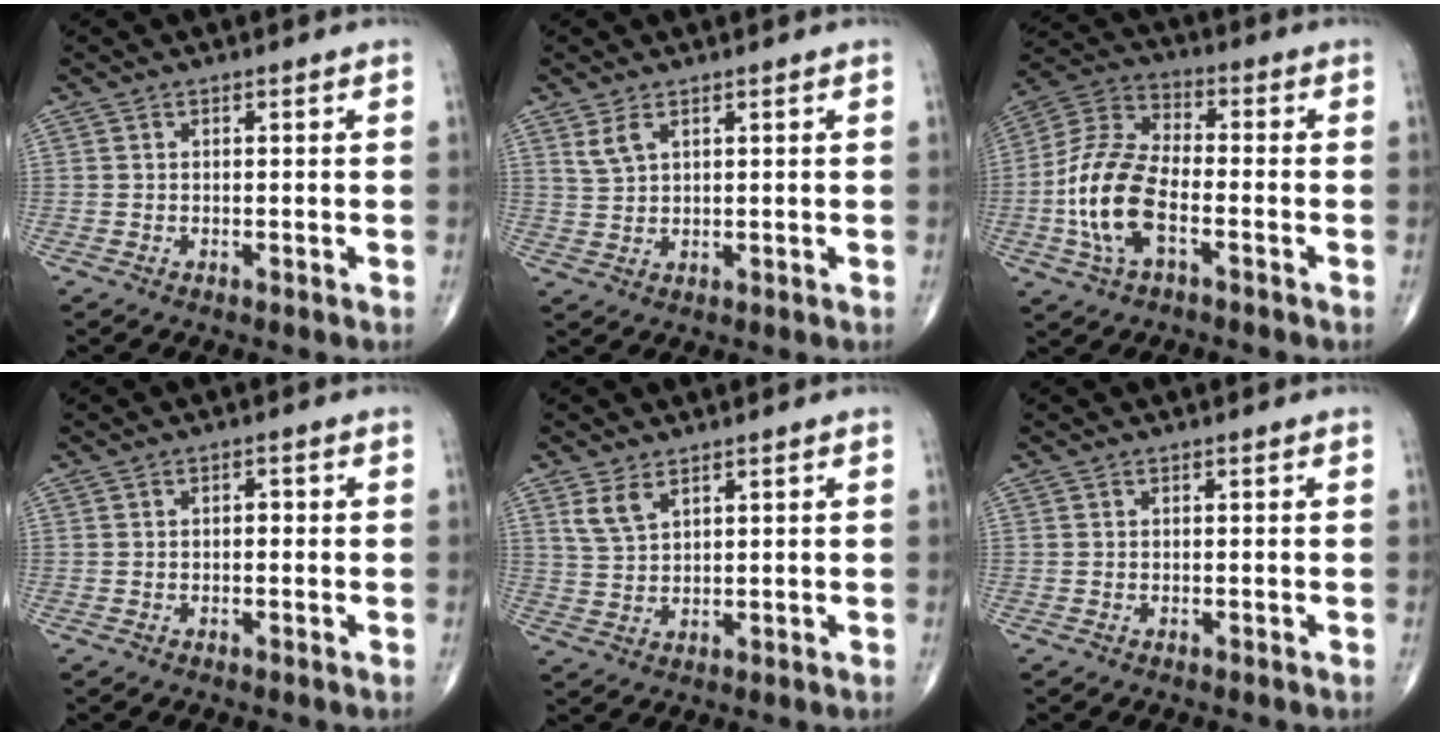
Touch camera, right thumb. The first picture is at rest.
{"total": 3.1, "force": [1.8, 1.4, 2.0], "torque": [-0.042, -0.003, 0.044]}
{"total": 14.3, "force": [-4.0, 7.1, 11.7], "torque": [-0.245, 0.028, -0.081]}
{"total": 1.1, "force": [0.0, 0.7, 0.9], "torque": [-0.008, 0.002, -0.003]}
{"total": 4.3, "force": [2.6, 2.1, 2.6], "torque": [-0.050, -0.010, 0.060]}
{"total": 0.0}